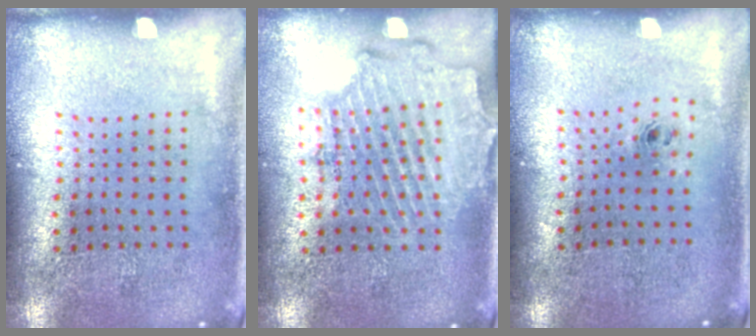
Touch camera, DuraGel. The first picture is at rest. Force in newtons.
{"total": 1.9, "press": 1.7, "slide": 0.8}
{"total": 0.7, "press": 0.4, "slide": 0.6}